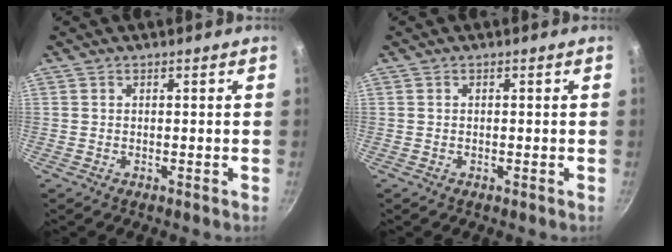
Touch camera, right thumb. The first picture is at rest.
{"total": 0.0}